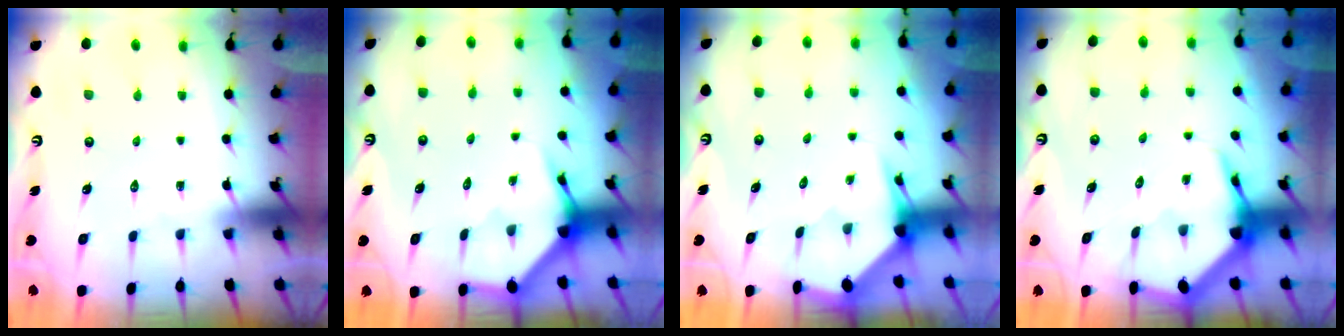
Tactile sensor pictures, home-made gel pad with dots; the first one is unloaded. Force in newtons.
{"total": 3.7, "press": 3.7, "slide": 0.2}
{"total": 3.3, "press": 3.3, "slide": 0.3}
{"total": 5.4, "press": 5.4, "slide": 0.7}